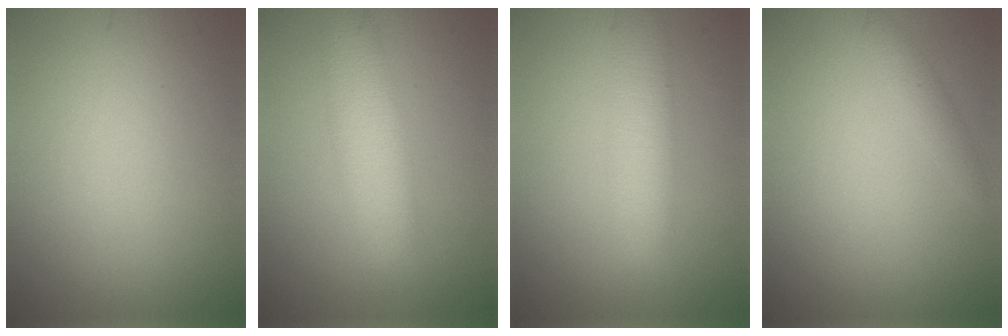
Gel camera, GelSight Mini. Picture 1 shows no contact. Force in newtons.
{"total": 4.5, "press": 4.5, "slide": 0.1}
{"total": 3.5, "press": 3.5, "slide": 0.1}
{"total": 1.1, "press": 1.1, "slide": 0.1}